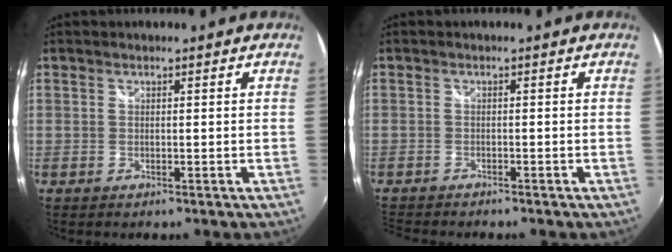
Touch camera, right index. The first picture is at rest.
{"total": 4.0, "force": [-3.8, 0.3, 1.1], "torque": [-0.037, -0.019, -0.067]}